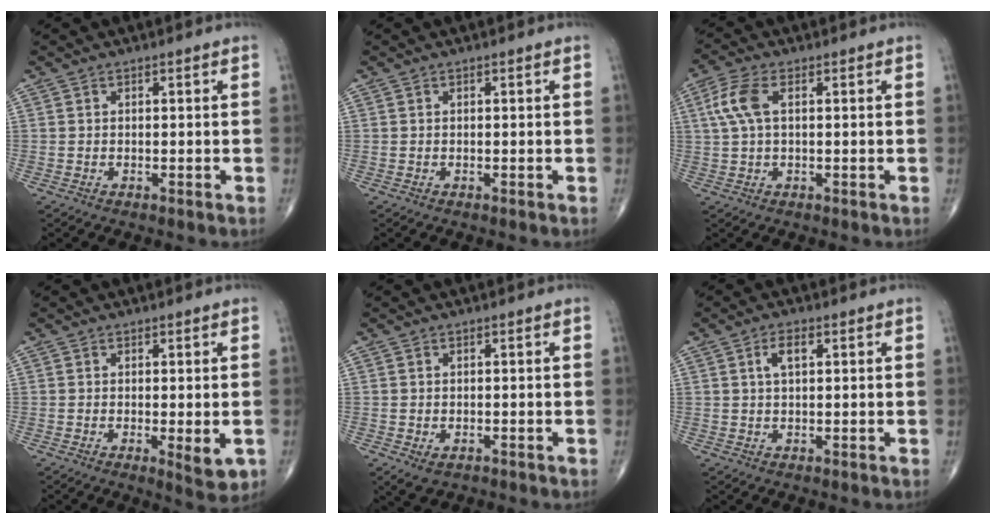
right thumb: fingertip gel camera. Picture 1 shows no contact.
{"total": 0.0}
{"total": 6.2, "force": [1.4, 2.8, 5.3], "torque": [-0.138, 0.016, 0.028]}
{"total": 4.5, "force": [-0.9, 1.5, 4.1], "torque": [-0.054, -0.012, -0.010]}
{"total": 2.8, "force": [-0.9, 1.9, 1.8], "torque": [-0.029, -0.006, -0.004]}
{"total": 3.5, "force": [1.3, 1.6, 2.9], "torque": [-0.052, 0.004, 0.024]}